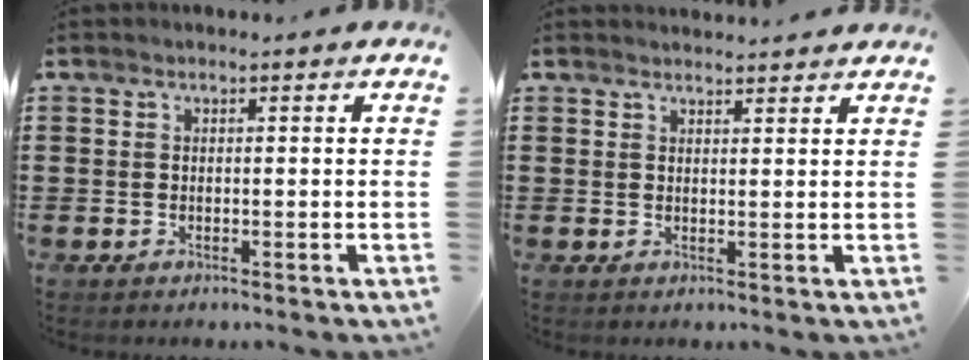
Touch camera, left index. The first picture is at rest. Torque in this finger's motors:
{"motor_torque": [2.14, 0.00, -0.07, 0.00]}